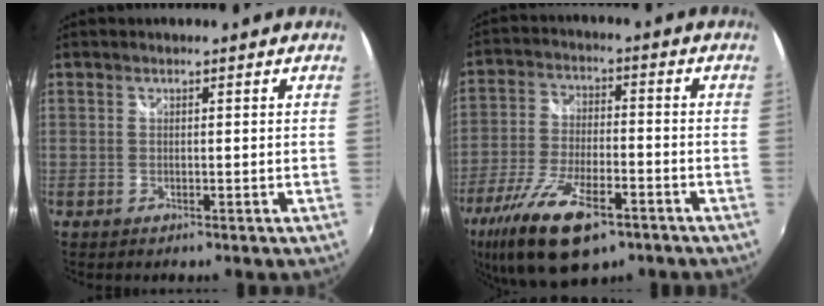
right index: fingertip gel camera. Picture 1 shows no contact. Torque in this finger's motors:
{"motor_torque": [1.56, -0.58, 0.73, 0.13]}